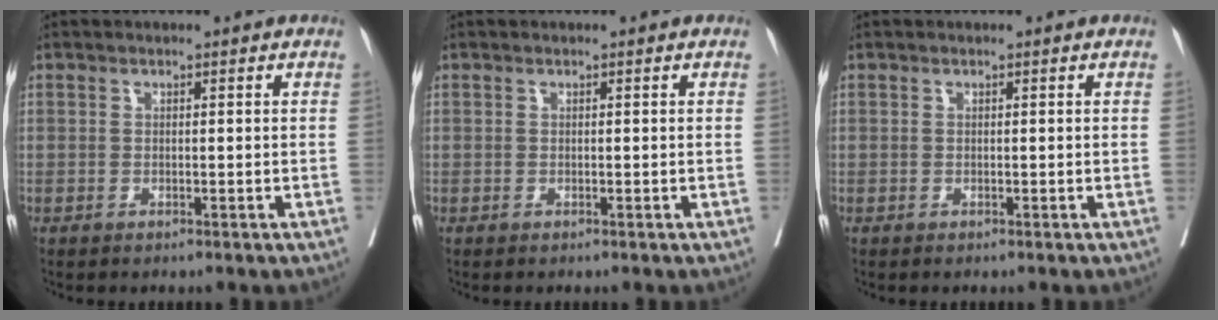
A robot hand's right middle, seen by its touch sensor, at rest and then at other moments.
{"total": 0.0}
{"total": 0.0}